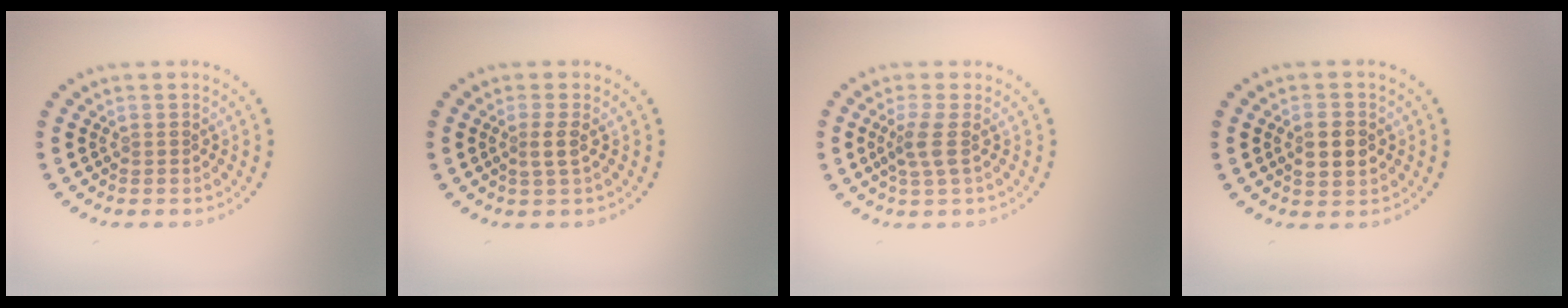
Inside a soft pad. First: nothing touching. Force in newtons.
{"total": 1.4, "press": 1.1, "slide": 0.9}
{"total": 2.0, "press": 1.5, "slide": 1.4}
{"total": 2.8, "press": 2.8, "slide": 0.1}